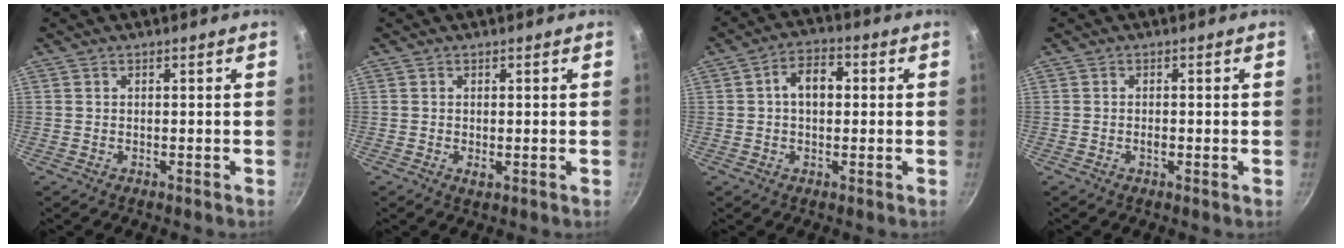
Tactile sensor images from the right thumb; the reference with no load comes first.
{"total": 1.1, "force": [0.0, 0.6, 0.9], "torque": [-0.018, -0.004, 0.000]}
{"total": 6.6, "force": [0.8, 4.3, 4.9], "torque": [-0.055, 0.016, 0.004]}
{"total": 1.1, "force": [-0.4, 0.4, 1.0], "torque": [-0.016, 0.002, -0.009]}